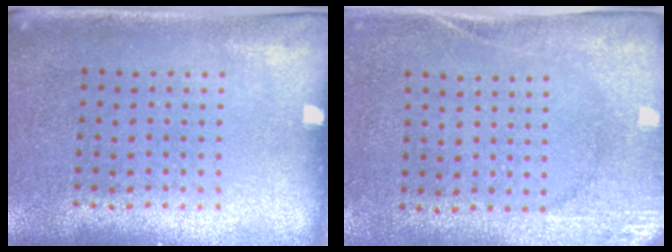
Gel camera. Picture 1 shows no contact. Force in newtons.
{"total": 2.7, "press": 2.1, "slide": 1.7}